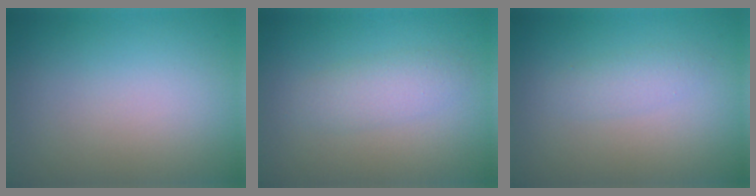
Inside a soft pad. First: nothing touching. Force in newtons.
{"total": 2.2, "press": 2.2, "slide": 0.2}
{"total": 1.5, "press": 1.5, "slide": 0.1}